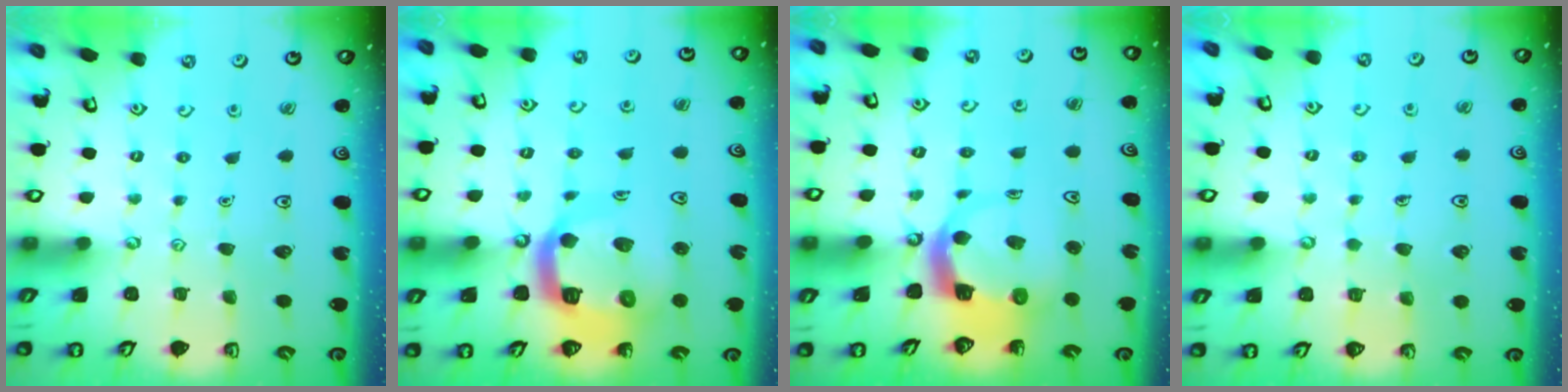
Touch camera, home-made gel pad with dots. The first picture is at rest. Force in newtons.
{"total": 15.0, "press": 14.9, "slide": 1.7}
{"total": 5.4, "press": 5.4, "slide": 0.7}
{"total": 3.5, "press": 3.5, "slide": 0.3}